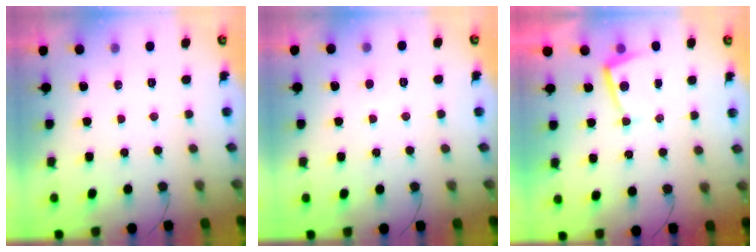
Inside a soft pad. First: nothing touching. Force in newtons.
{"total": 2.7, "press": 2.7, "slide": 0.3}
{"total": 2.8, "press": 2.8, "slide": 0.5}